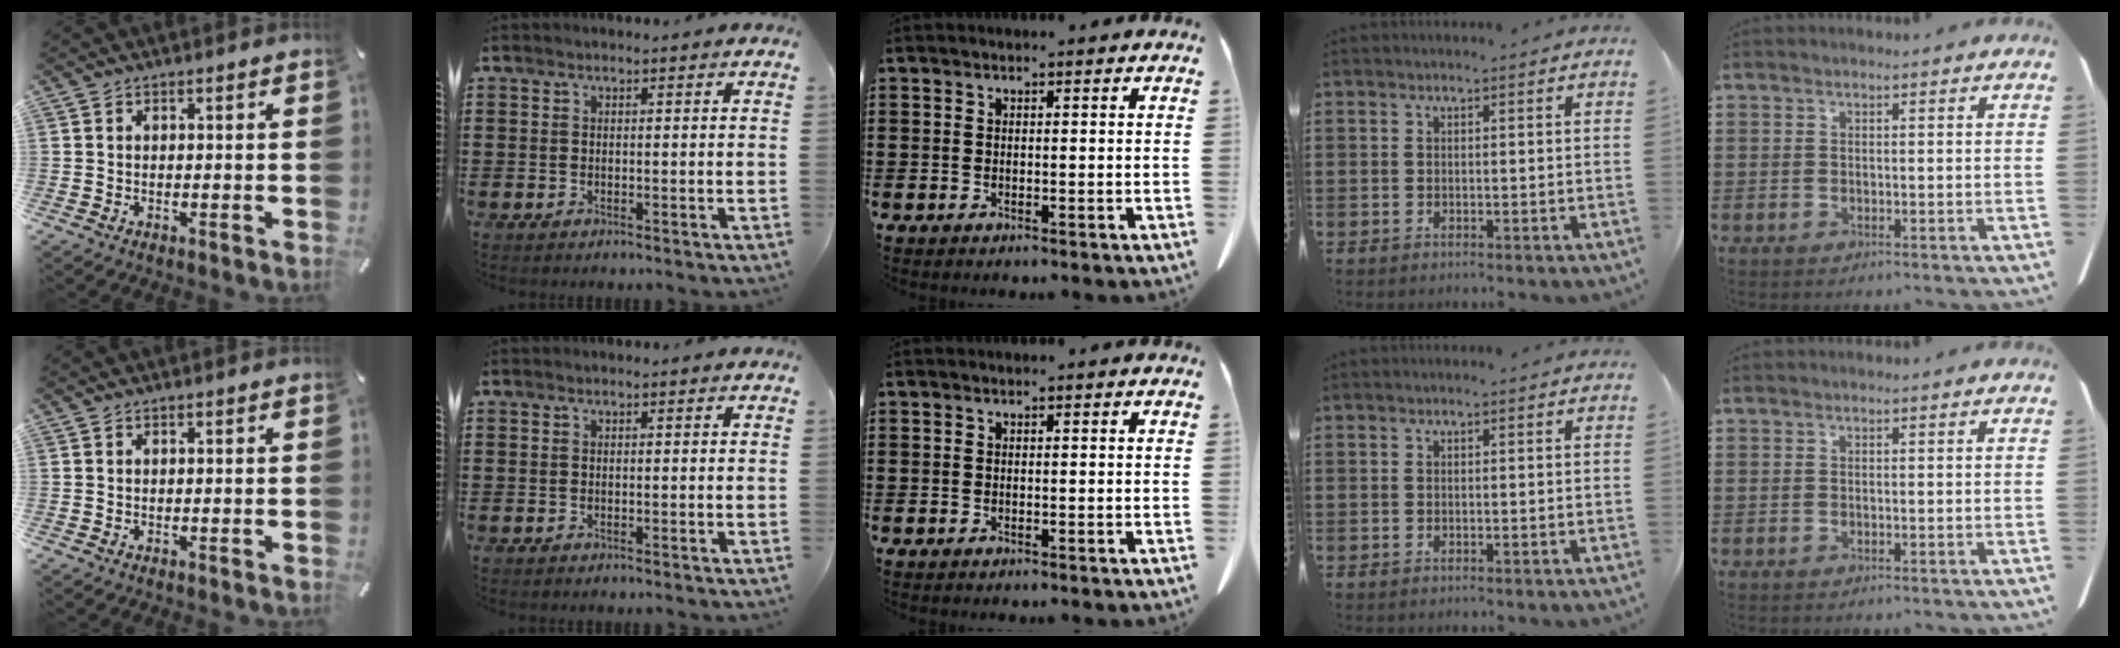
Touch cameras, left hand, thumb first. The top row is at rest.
{}